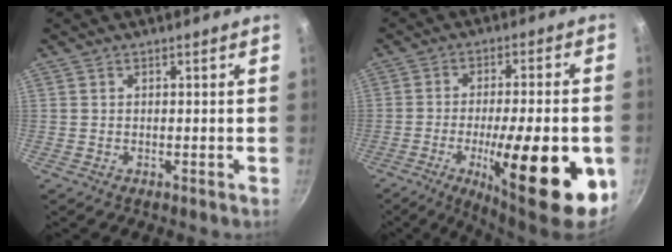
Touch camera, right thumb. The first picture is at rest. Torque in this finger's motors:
{"motor_torque": [2.57, 2.44, 2.34, -0.43, 0.62]}